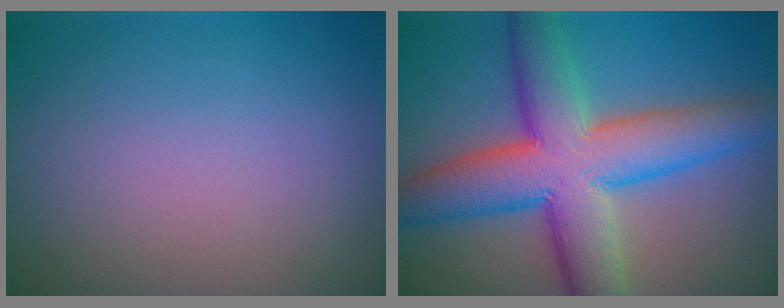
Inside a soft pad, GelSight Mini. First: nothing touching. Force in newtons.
{"total": 11.1, "press": 11.1, "slide": 0.3}